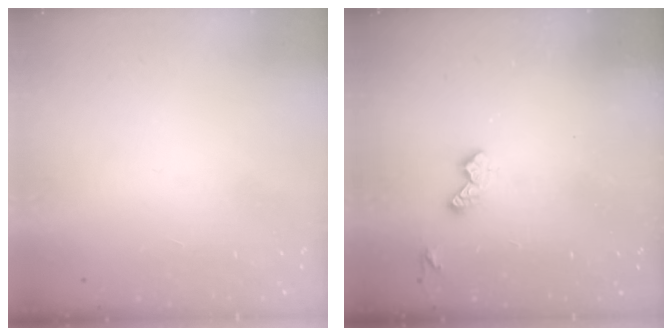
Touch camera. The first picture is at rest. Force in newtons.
{"total": 5.3, "press": 5.3, "slide": 0.8}